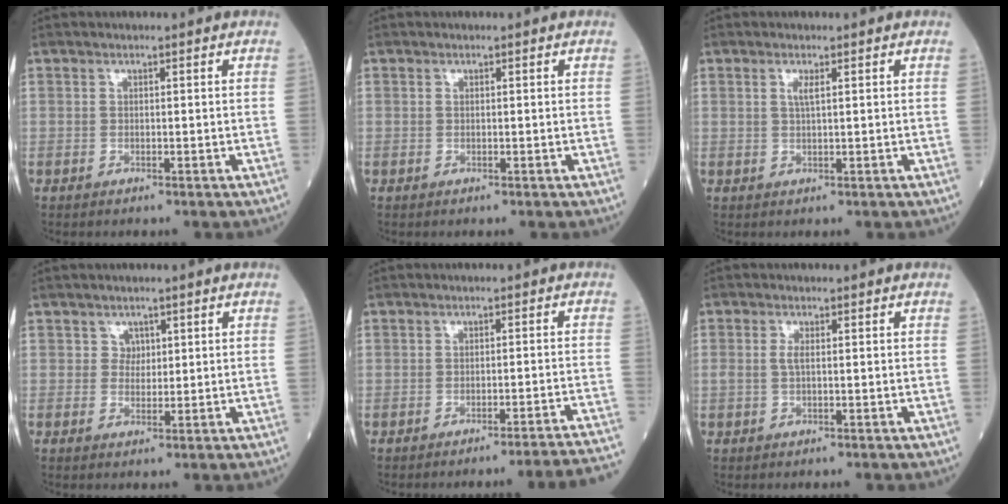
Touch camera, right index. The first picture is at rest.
{"total": 0.0}
{"total": 1.4, "force": [0.6, 0.1, 1.3], "torque": [-0.033, -0.001, 0.010]}
{"total": 1.7, "force": [0.8, 1.5, 0.4], "torque": [0.003, -0.003, 0.008]}
{"total": 11.2, "force": [-10.6, -2.7, 2.6], "torque": [-0.001, -0.018, -0.124]}
{"total": 1.3, "force": [0.1, 0.4, 1.2], "torque": [-0.032, 0.000, 0.001]}